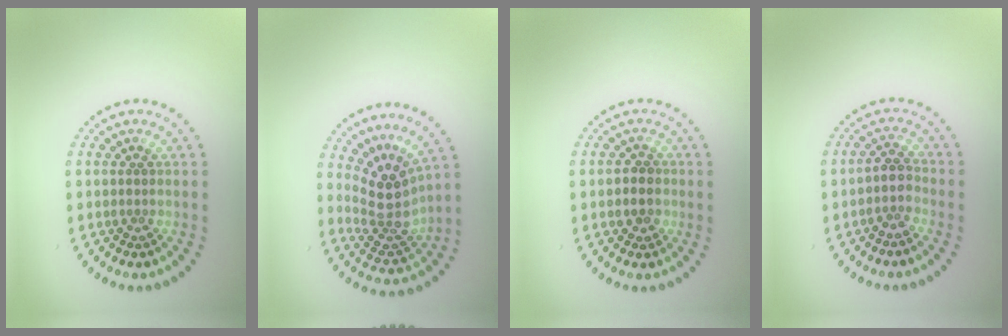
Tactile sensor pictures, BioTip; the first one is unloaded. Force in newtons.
{"total": 4.1, "press": 3.1, "slide": 2.8}
{"total": 1.9, "press": 1.7, "slide": 0.7}
{"total": 2.1, "press": 1.7, "slide": 1.3}